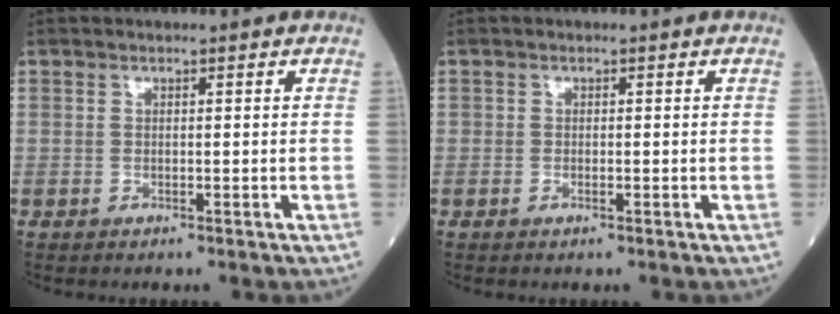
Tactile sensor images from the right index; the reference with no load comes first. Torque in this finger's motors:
{"motor_torque": [-0.11, 0.01, -0.05, -0.01]}